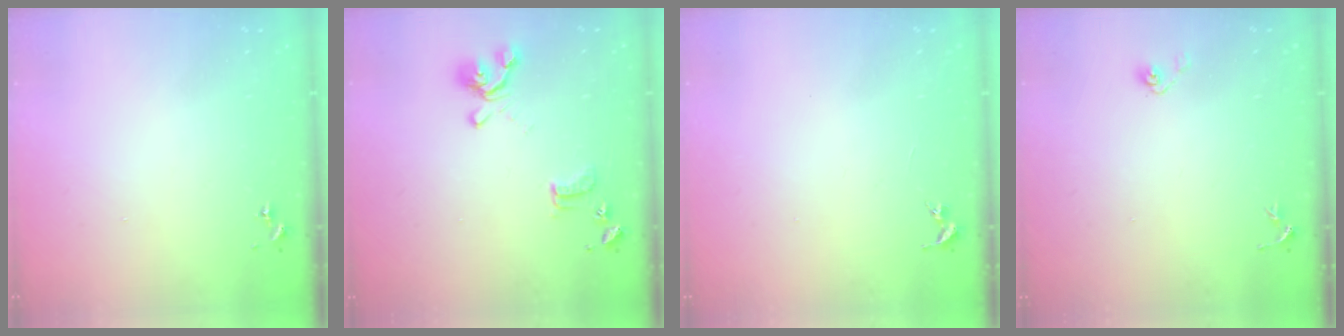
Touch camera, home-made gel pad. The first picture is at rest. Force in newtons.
{"total": 12.6, "press": 12.5, "slide": 1.4}
{"total": 0.0}
{"total": 3.9, "press": 3.3, "slide": 2.0}